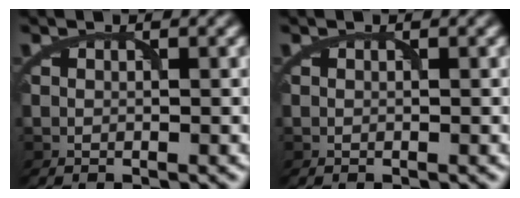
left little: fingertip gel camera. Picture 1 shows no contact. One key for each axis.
{"total": 0.0}